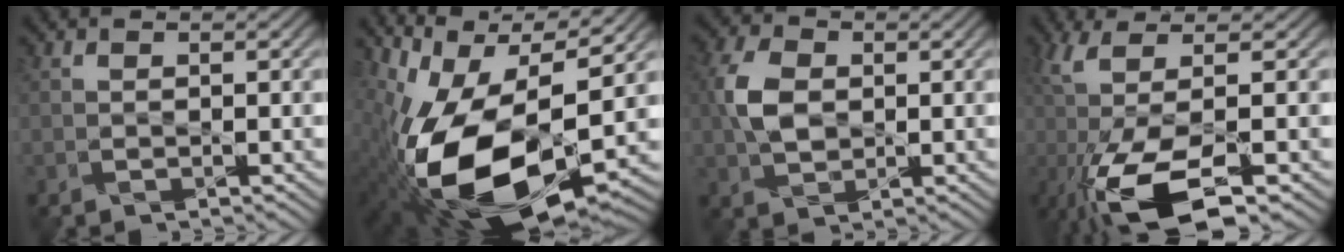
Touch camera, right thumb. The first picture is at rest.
{"total": 19.0, "force": [-2.0, 9.7, 16.2], "torque": [-0.331, -0.038, -0.019]}
{"total": 6.0, "force": [0.6, 4.1, 4.3], "torque": [-0.104, 0.006, 0.009]}
{"total": 12.3, "force": [-3.7, 3.5, 11.2], "torque": [-0.219, 0.005, -0.064]}